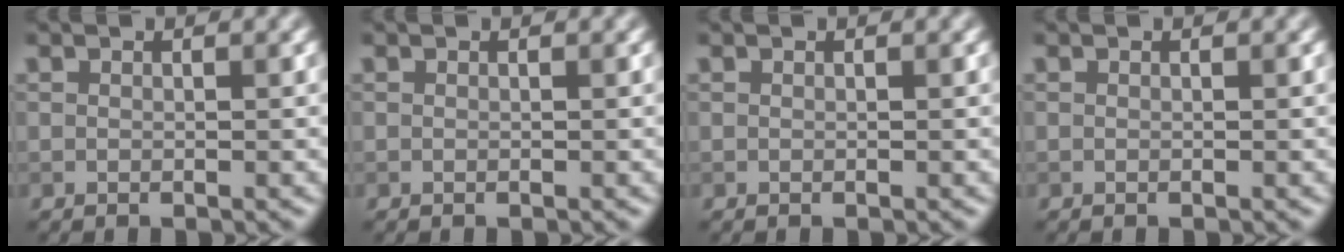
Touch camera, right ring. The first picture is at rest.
{"total": 0.0}
{"total": 0.0}
{"total": 0.0}